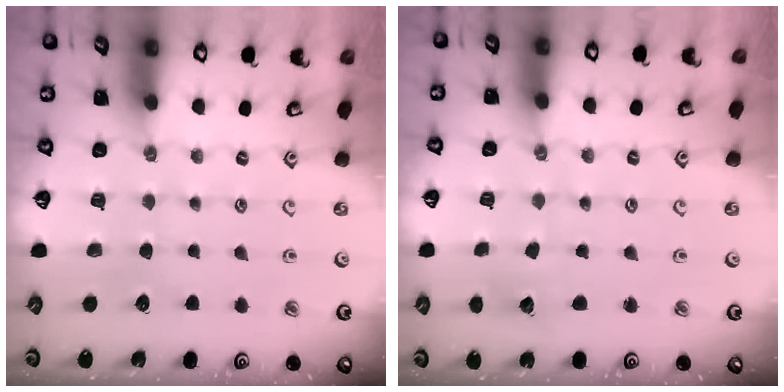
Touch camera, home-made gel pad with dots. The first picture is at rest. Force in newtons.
{"total": 3.7, "press": 3.7, "slide": 0.5}